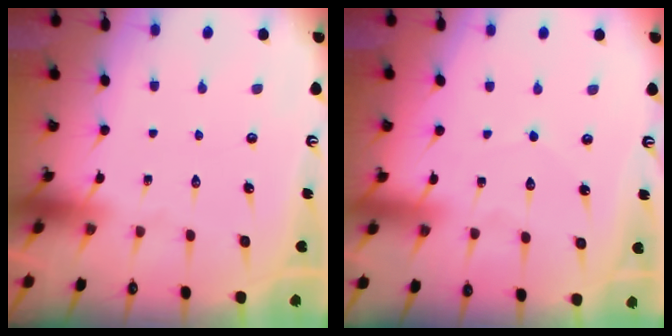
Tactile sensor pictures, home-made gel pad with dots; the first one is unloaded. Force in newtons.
{"total": 2.1, "press": 2.1, "slide": 0.1}